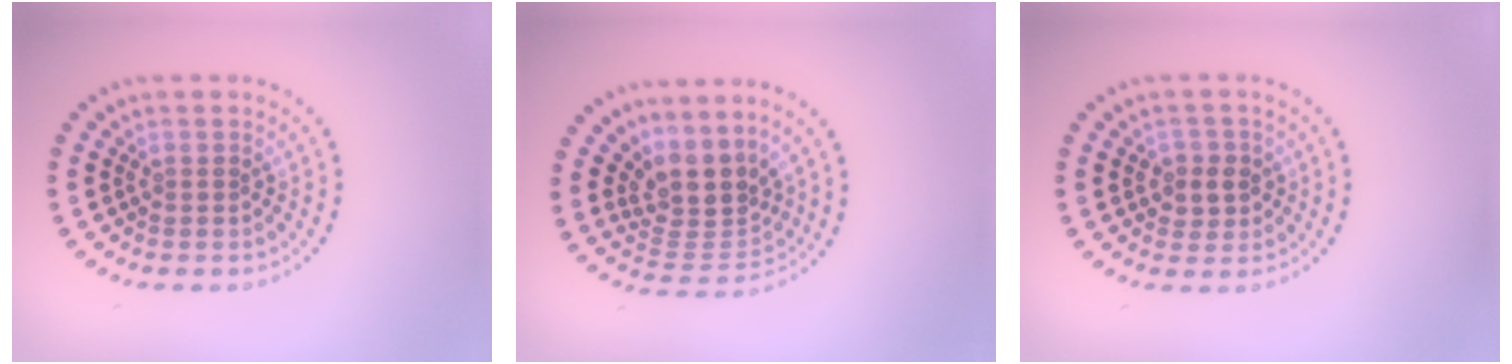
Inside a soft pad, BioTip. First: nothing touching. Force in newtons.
{"total": 4.1, "press": 3.2, "slide": 2.5}
{"total": 2.2, "press": 2.1, "slide": 0.7}